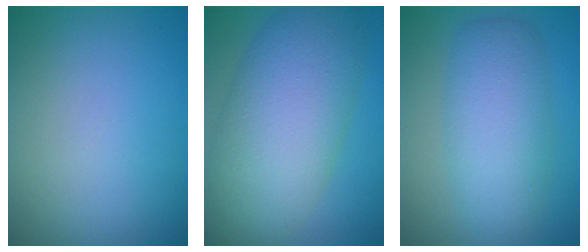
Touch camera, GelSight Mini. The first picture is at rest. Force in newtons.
{"total": 10.4, "press": 10.4, "slide": 0.3}
{"total": 5.6, "press": 5.6, "slide": 0.2}